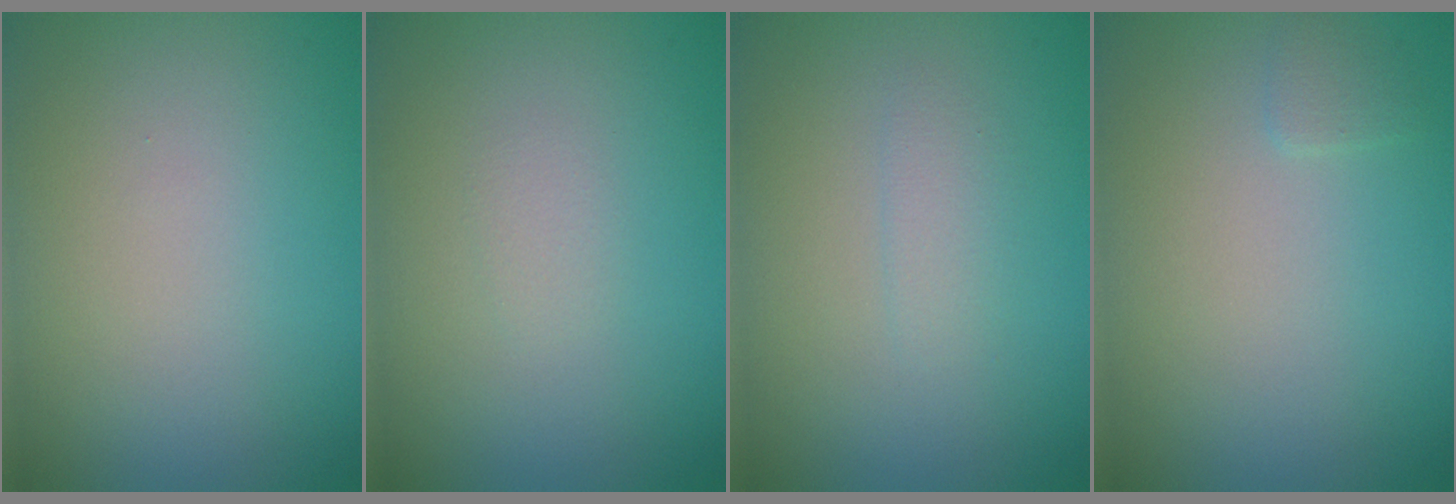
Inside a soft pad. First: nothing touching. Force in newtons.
{"total": 0.6, "press": 0.6, "slide": 0.1}
{"total": 1.1, "press": 1.1, "slide": 0.0}
{"total": 0.7, "press": 0.7, "slide": 0.1}